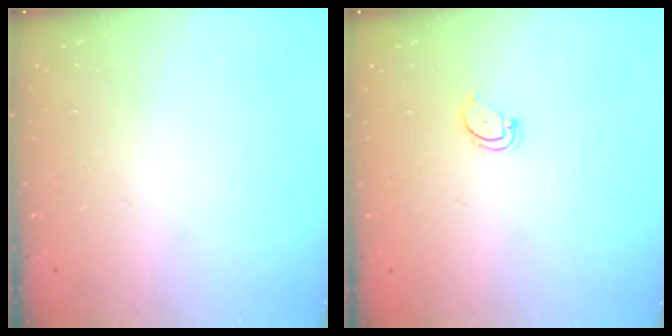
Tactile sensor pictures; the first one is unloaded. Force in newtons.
{"total": 2.4, "press": 2.4, "slide": 0.2}